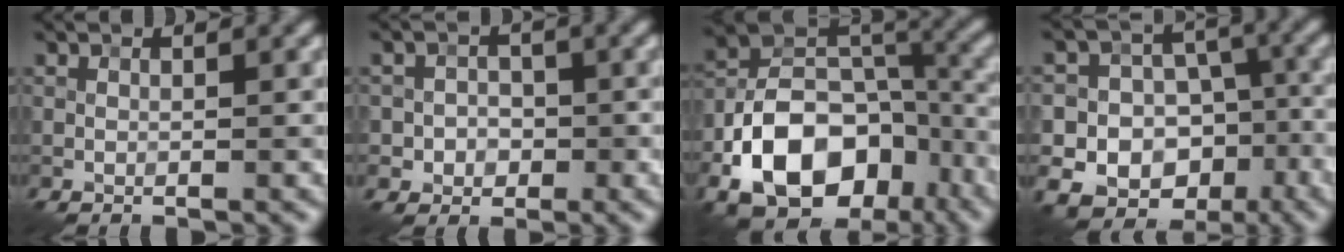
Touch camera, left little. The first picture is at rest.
{"total": 2.9, "force": [-0.7, 2.7, 0.8], "torque": [0.010, -0.001, -0.026]}
{"total": 13.6, "force": [-6.2, 8.9, 8.3], "torque": [-0.152, 0.000, -0.115]}
{"total": 16.2, "force": [-6.8, 13.8, 5.0], "torque": [-0.075, -0.019, -0.102]}